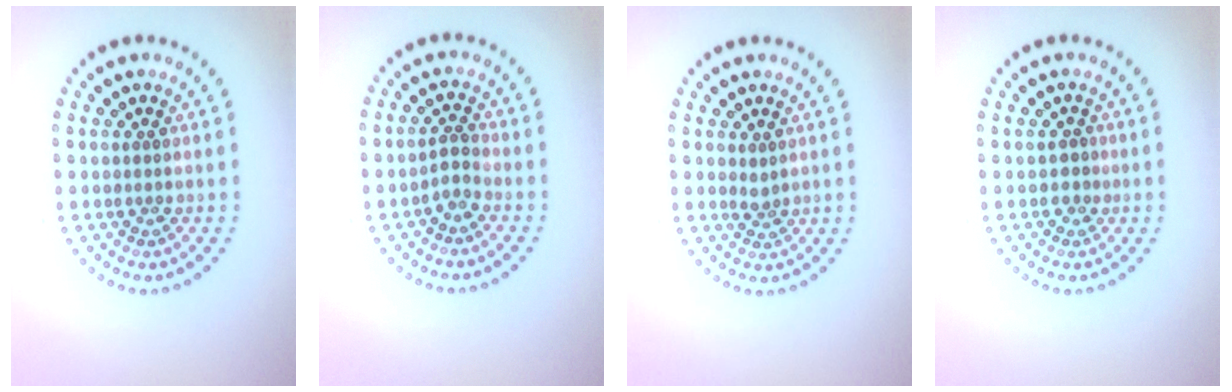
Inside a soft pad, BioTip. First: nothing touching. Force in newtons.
{"total": 1.4, "press": 1.1, "slide": 0.9}
{"total": 0.9, "press": 0.7, "slide": 0.7}
{"total": 1.0, "press": 0.9, "slide": 0.3}